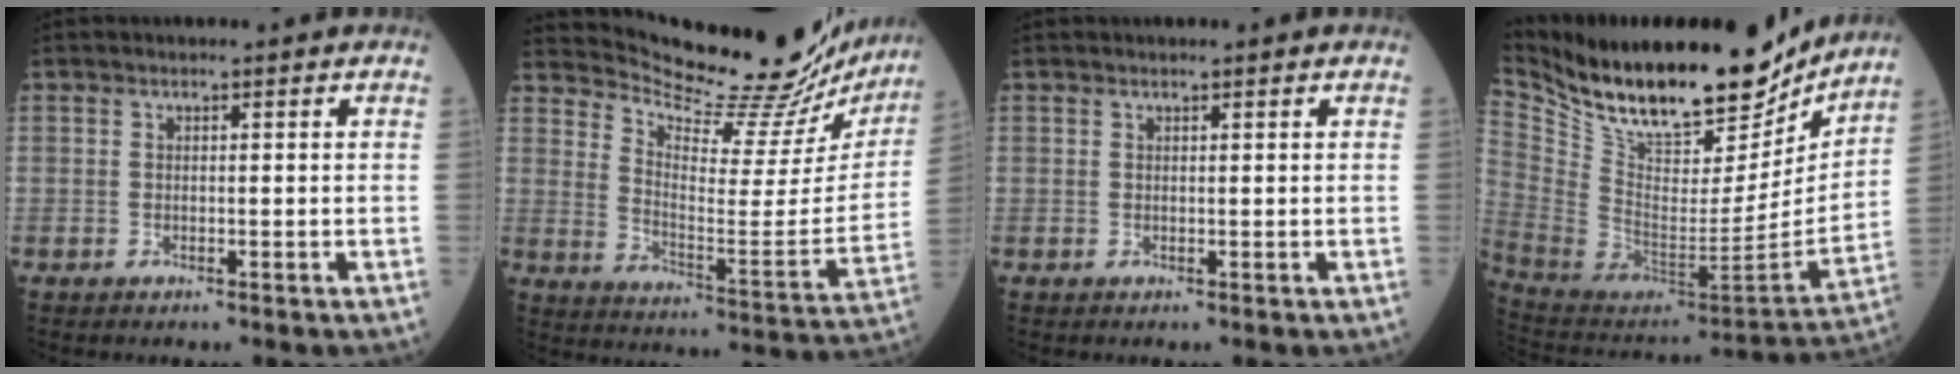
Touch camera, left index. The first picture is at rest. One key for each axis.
{"total": 24.9, "fx": 23.6, "fy": 3.8, "fz": 6.9, "tx": -0.111, "ty": -0.089, "tz": 0.306}
{"total": 0.5, "fx": 0.5, "fy": 0.0, "fz": 0.2, "tx": -0.007, "ty": 0.006, "tz": 0.009}
{"total": 26.4, "fx": 21.4, "fy": 8.2, "fz": 13.2, "tx": -0.247, "ty": -0.025, "tz": 0.344}